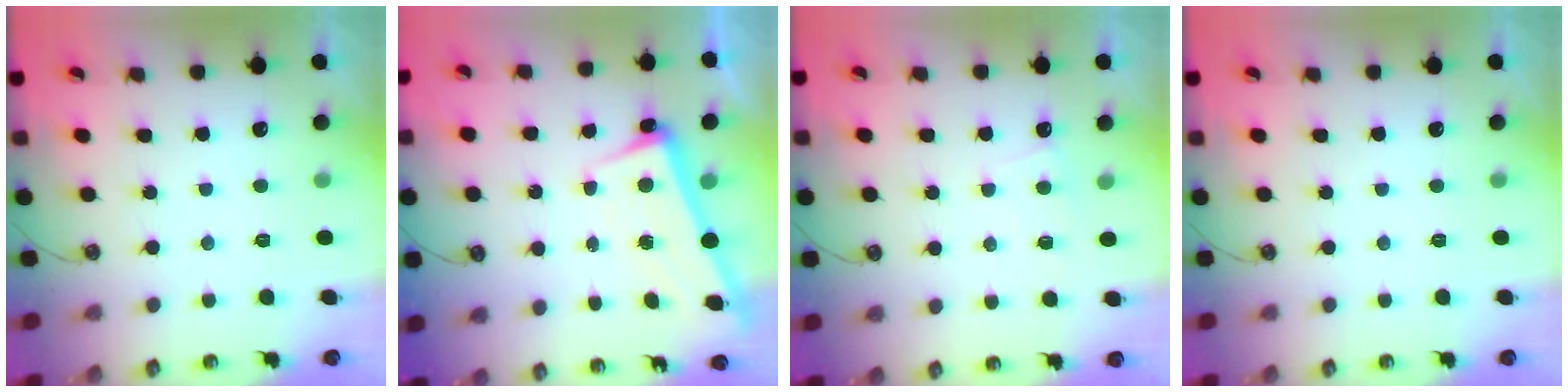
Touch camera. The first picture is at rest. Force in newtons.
{"total": 2.4, "press": 2.2, "slide": 0.9}
{"total": 2.3, "press": 2.2, "slide": 0.3}
{"total": 0.0}